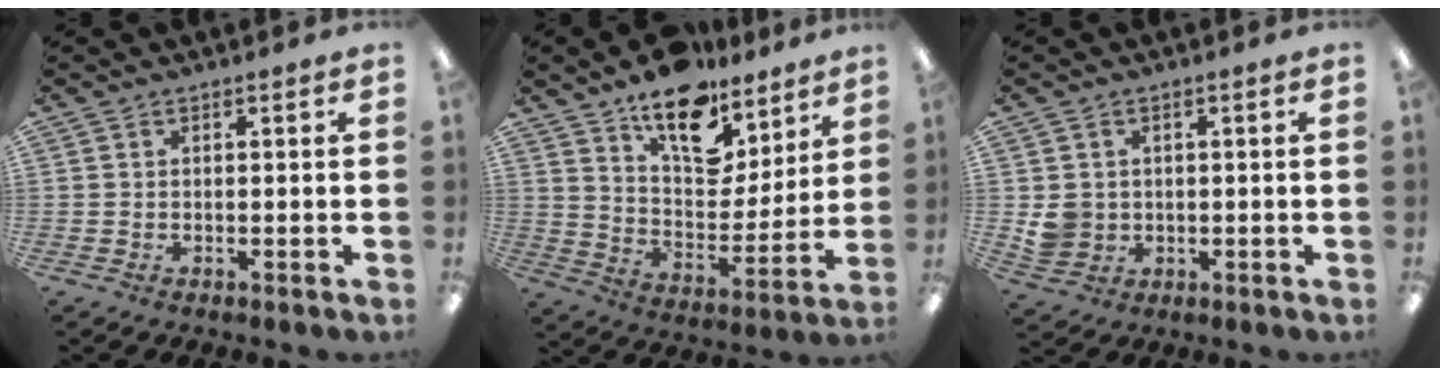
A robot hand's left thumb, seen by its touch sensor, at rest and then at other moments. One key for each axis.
{"total": 15.2, "fx": 11.6, "fy": 7.5, "fz": 6.5, "tx": -0.108, "ty": -0.081, "tz": 0.211}
{"total": 4.5, "fx": 0.8, "fy": 4.3, "fz": 1.1, "tx": -0.012, "ty": 0.004, "tz": 0.017}